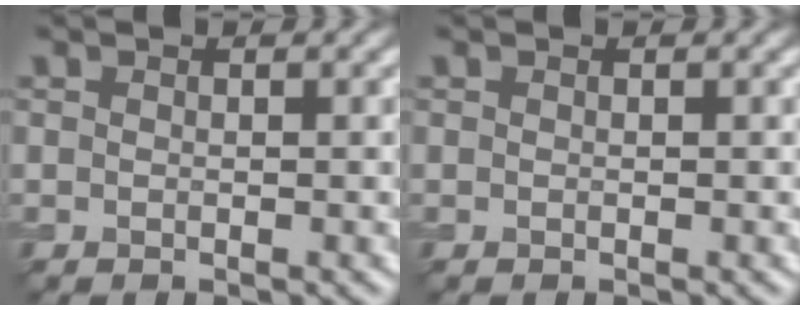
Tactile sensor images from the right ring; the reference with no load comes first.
{"total": 0.0}